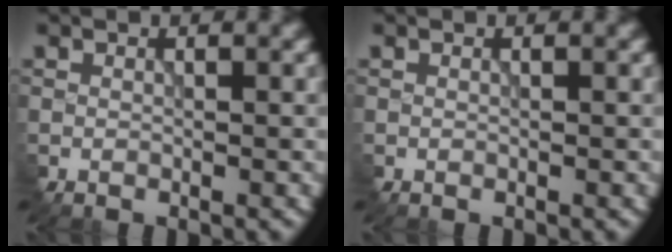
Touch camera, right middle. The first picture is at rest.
{"total": 0.0}